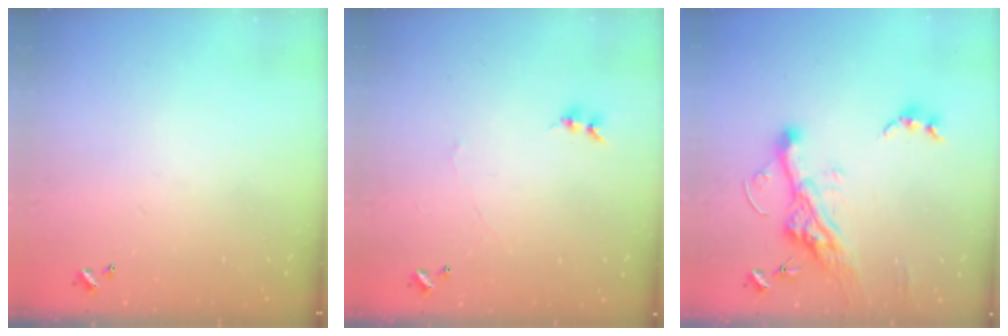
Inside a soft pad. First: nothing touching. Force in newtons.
{"total": 0.0}
{"total": 12.9, "press": 12.8, "slide": 1.9}